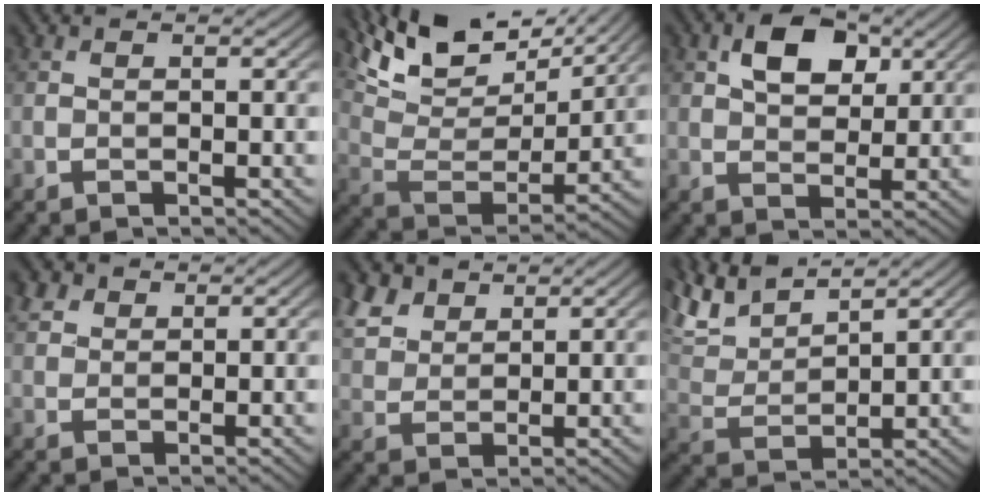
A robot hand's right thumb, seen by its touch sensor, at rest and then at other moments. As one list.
[{"total": 14.3, "force": [10.8, 5.4, 7.6], "torque": [-0.178, 0.001, 0.174]}, {"total": 6.2, "force": [2.6, 3.8, 4.2], "torque": [-0.072, 0.001, 0.041]}, {"total": 3.0, "force": [1.8, 2.1, 1.2], "torque": [-0.035, 0.009, 0.038]}, {"total": 6.3, "force": [4.2, 3.7, 2.9], "torque": [-0.085, 0.009, 0.089]}, {"total": 10.3, "force": [8.3, 2.9, 5.5], "torque": [-0.148, 0.016, 0.161]}]